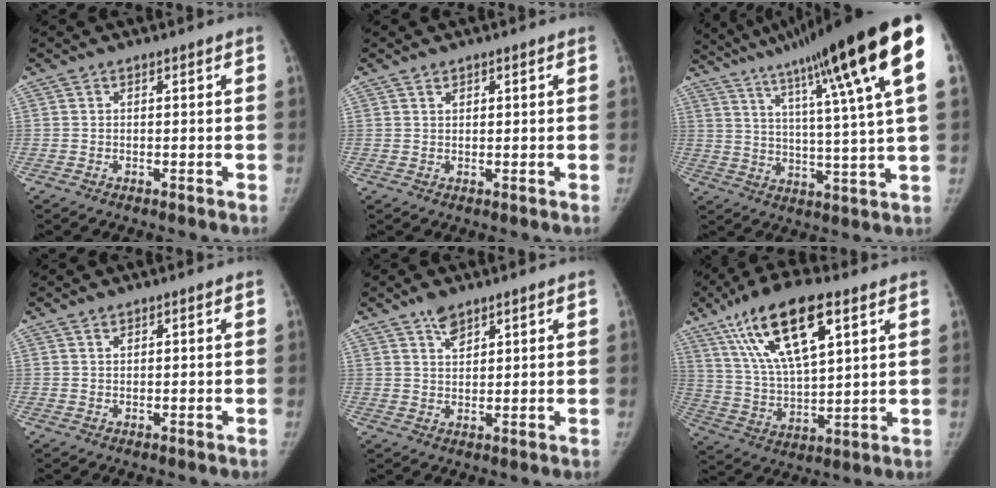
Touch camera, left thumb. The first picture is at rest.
{"total": 1.0, "force": [0.7, 0.6, 0.1], "torque": [0.009, -0.004, 0.009]}
{"total": 23.8, "force": [13.4, 0.8, 19.7], "torque": [-0.297, -0.037, 0.193]}
{"total": 0.8, "force": [0.6, 0.5, 0.1], "torque": [0.007, -0.003, 0.007]}
{"total": 3.4, "force": [2.6, 1.7, 1.4], "torque": [-0.014, -0.014, 0.049]}
{"total": 18.4, "force": [9.3, 6.9, 14.3], "torque": [-0.243, -0.022, 0.173]}